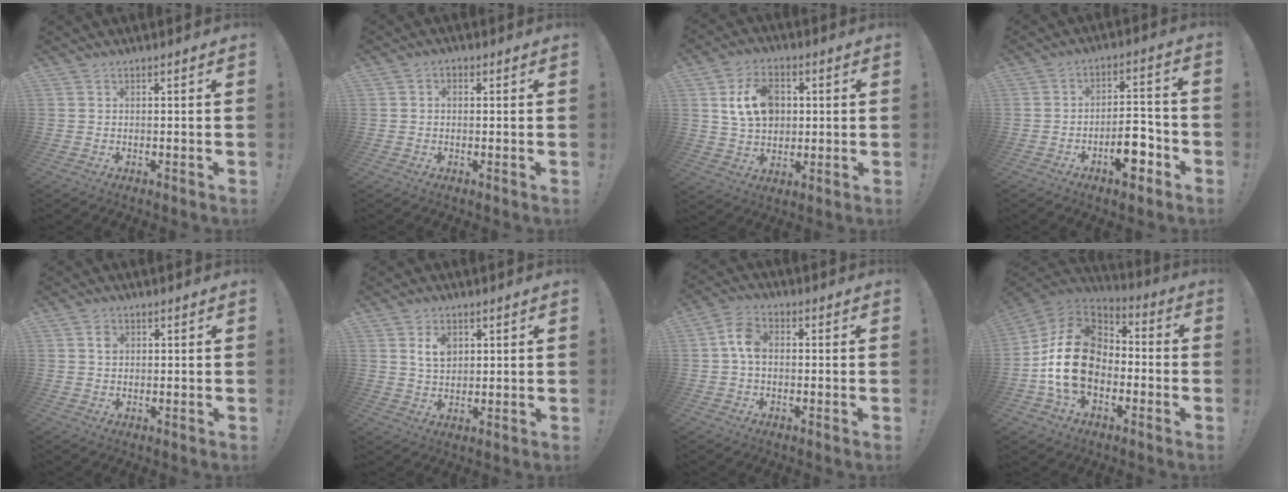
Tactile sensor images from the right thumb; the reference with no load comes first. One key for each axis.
{"total": 1.5, "fx": -0.5, "fy": 1.2, "fz": 0.7, "tx": -0.004, "ty": 0.002, "tz": -0.012}
{"total": 12.7, "fx": 2.8, "fy": 9.6, "fz": 7.8, "tx": -0.120, "ty": 0.004, "tz": 0.057}
{"total": 9.9, "fx": -4.9, "fy": 4.9, "fz": 7.1, "tx": -0.088, "ty": 0.034, "tz": -0.083}
{"total": 1.8, "fx": 0.3, "fy": 1.6, "fz": 0.9, "tx": 0.004, "ty": -0.005, "tz": -0.001}
{"total": 5.9, "fx": 2.2, "fy": 4.1, "fz": 3.6, "tx": -0.052, "ty": -0.004, "tz": 0.038}
{"total": 7.1, "fx": -0.1, "fy": 4.8, "fz": 5.2, "tx": -0.099, "ty": 0.015, "tz": 0.000}
{"total": 20.7, "fx": -2.0, "fy": 15.2, "fz": 13.9, "tx": -0.253, "ty": 0.033, "tz": -0.025}